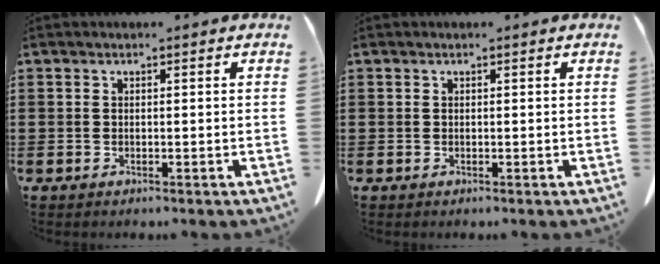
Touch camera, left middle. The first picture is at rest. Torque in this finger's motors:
{"motor_torque": [2.14, 0.00, -0.84, -0.21]}